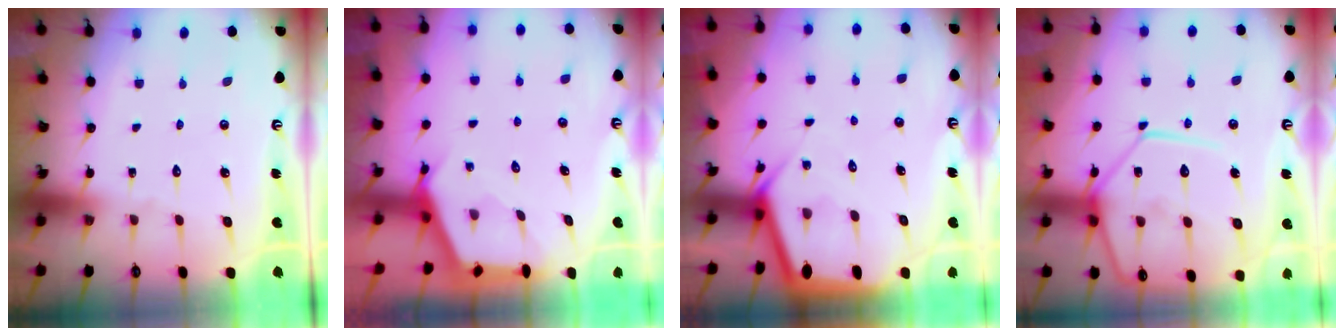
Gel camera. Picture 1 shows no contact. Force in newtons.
{"total": 2.6, "press": 2.6, "slide": 0.3}
{"total": 4.7, "press": 4.7, "slide": 0.5}
{"total": 16.8, "press": 16.7, "slide": 1.7}